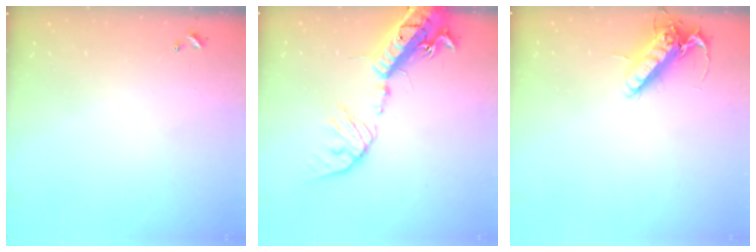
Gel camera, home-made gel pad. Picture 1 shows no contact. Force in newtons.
{"total": 21.1, "press": 20.7, "slide": 4.1}
{"total": 14.2, "press": 14.0, "slide": 2.2}